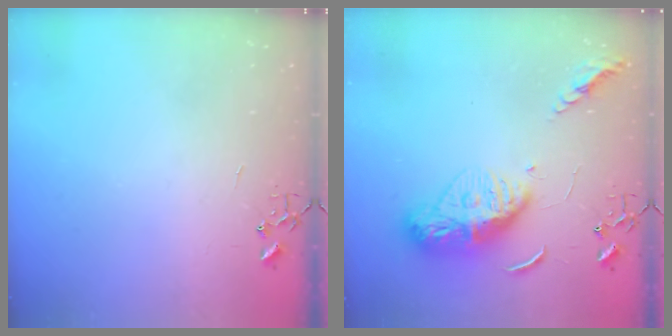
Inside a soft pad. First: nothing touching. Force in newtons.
{"total": 15.4, "press": 15.3, "slide": 1.2}